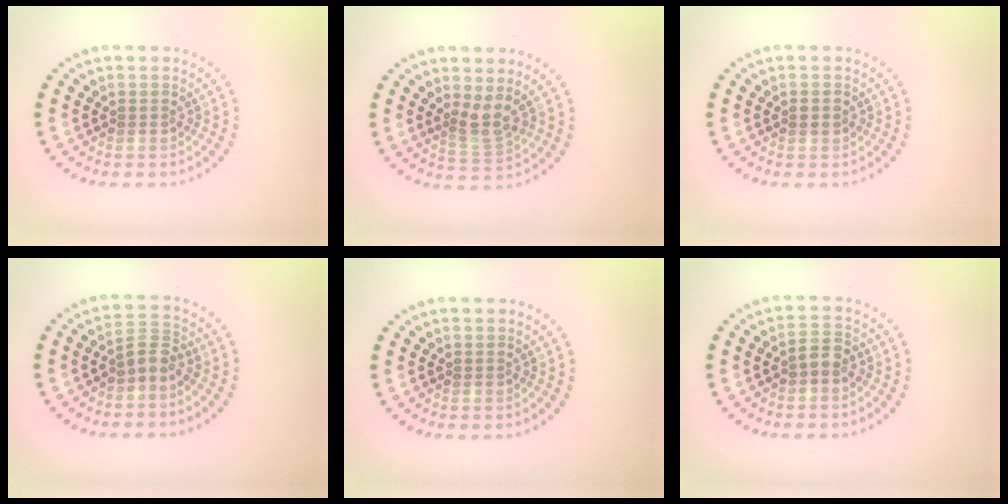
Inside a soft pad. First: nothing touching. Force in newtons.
{"total": 2.5, "press": 1.9, "slide": 1.6}
{"total": 1.2, "press": 1.2, "slide": 0.0}
{"total": 2.0, "press": 1.6, "slide": 1.1}
{"total": 0.0}
{"total": 1.7, "press": 1.7, "slide": 0.4}